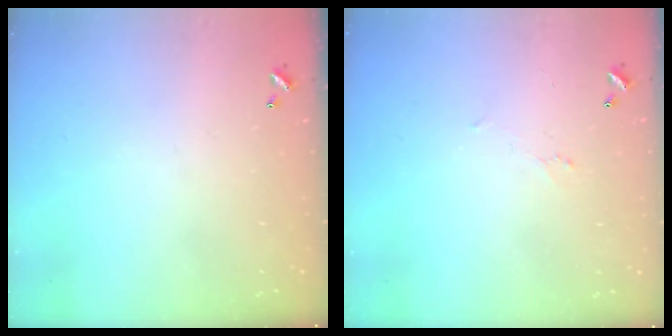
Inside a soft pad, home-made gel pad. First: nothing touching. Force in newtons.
{"total": 0.8, "press": 0.5, "slide": 0.6}